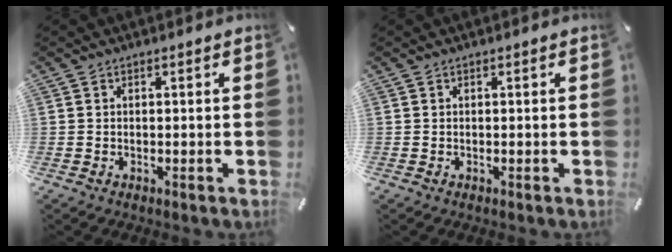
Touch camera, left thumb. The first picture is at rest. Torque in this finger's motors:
{"motor_torque": [0.08, 0.08, 0.04, -0.04, 0.00]}